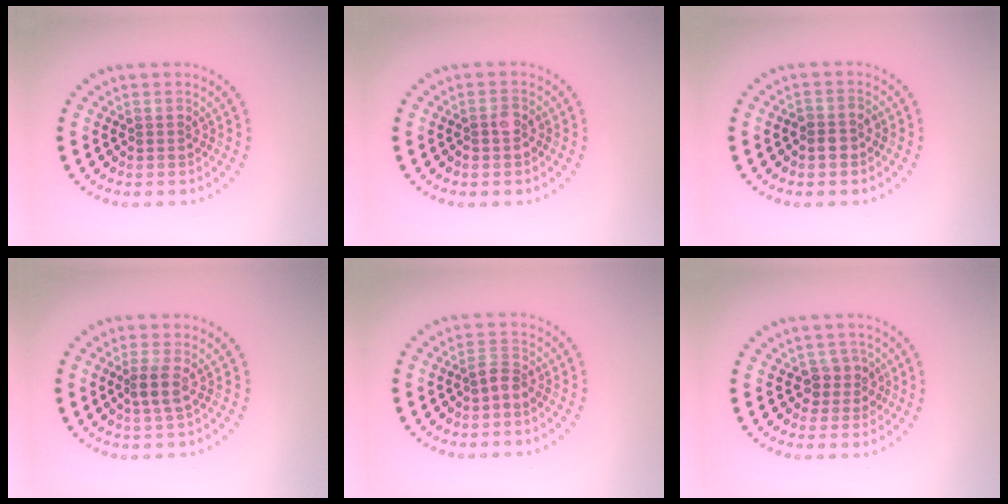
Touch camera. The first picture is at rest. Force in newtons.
{"total": 1.4, "press": 1.3, "slide": 0.6}
{"total": 1.5, "press": 1.4, "slide": 0.5}
{"total": 1.8, "press": 1.4, "slide": 1.1}
{"total": 1.5, "press": 1.3, "slide": 0.9}
{"total": 2.1, "press": 1.8, "slide": 1.1}